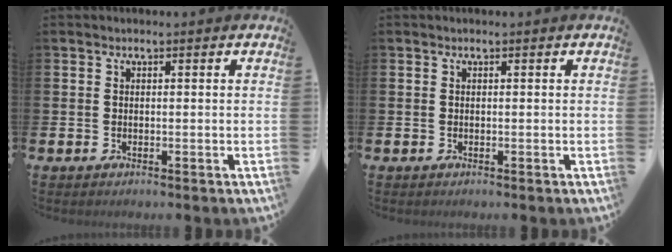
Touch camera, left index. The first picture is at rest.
{"total": 0.0}